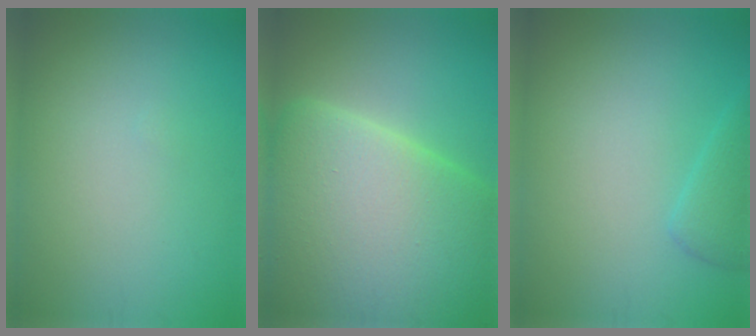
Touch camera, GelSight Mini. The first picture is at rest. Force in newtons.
{"total": 16.0, "press": 16.0, "slide": 0.8}
{"total": 2.0, "press": 2.0, "slide": 0.2}